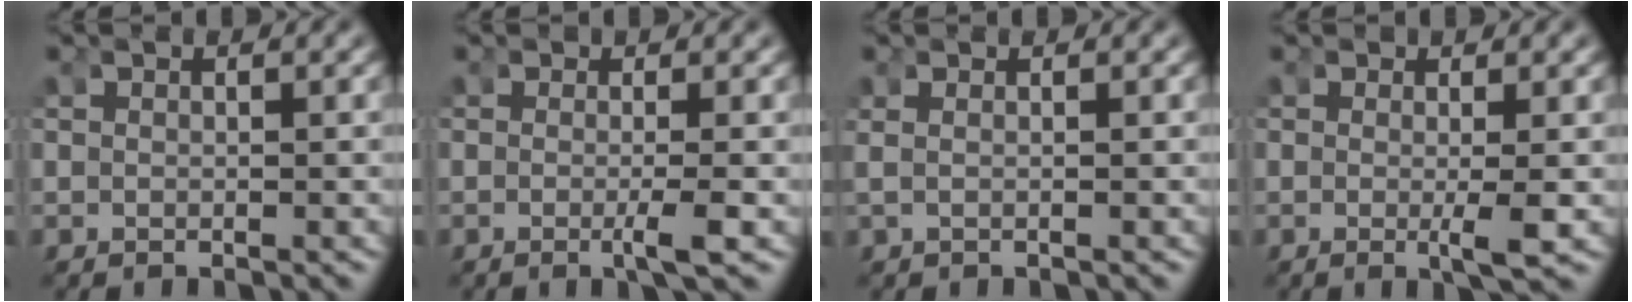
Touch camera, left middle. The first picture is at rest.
{"total": 2.1, "force": [-0.7, -0.2, 2.0], "torque": [-0.036, -0.008, -0.012]}
{"total": 1.1, "force": [0.2, -0.2, 1.0], "torque": [-0.023, -0.002, 0.008]}
{"total": 2.3, "force": [-0.4, -0.1, 2.2], "torque": [-0.041, -0.015, -0.003]}